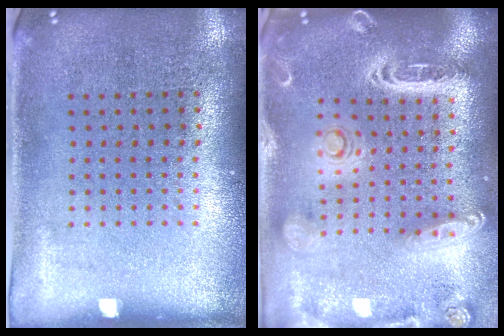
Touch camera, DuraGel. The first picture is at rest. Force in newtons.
{"total": 2.8, "press": 2.4, "slide": 1.4}